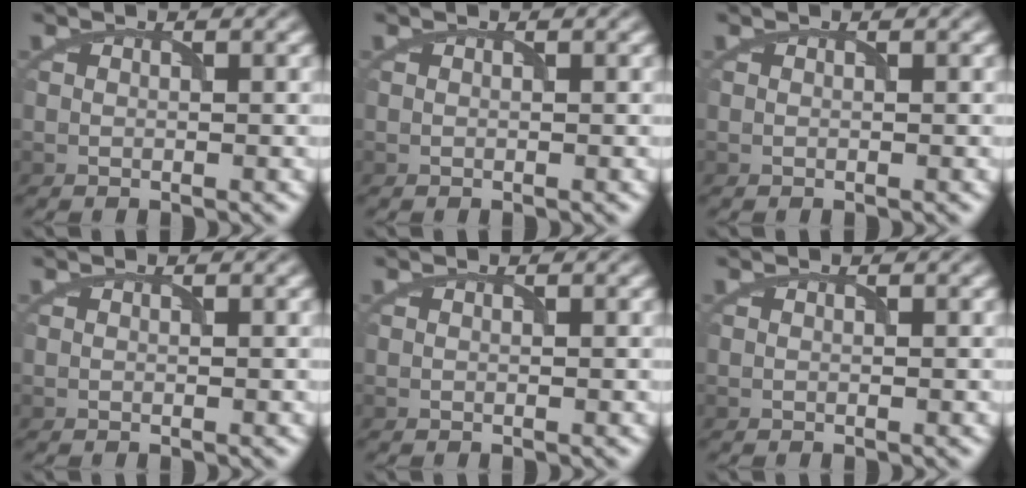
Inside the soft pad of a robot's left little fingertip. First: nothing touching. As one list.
[{"total": 0.0}, {"total": 0.0}, {"total": 0.0}, {"total": 0.0}, {"total": 0.0}]